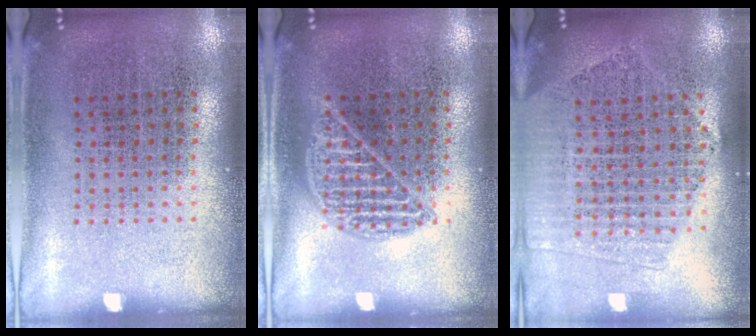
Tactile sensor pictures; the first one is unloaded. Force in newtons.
{"total": 1.0, "press": 1.0, "slide": 0.1}
{"total": 2.1, "press": 1.9, "slide": 0.8}